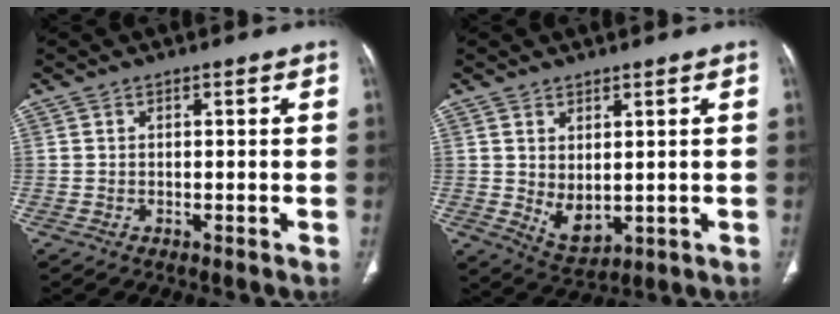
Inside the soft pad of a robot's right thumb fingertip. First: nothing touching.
{"total": 5.7, "force": [0.4, 3.4, 4.6], "torque": [-0.070, -0.015, 0.029]}